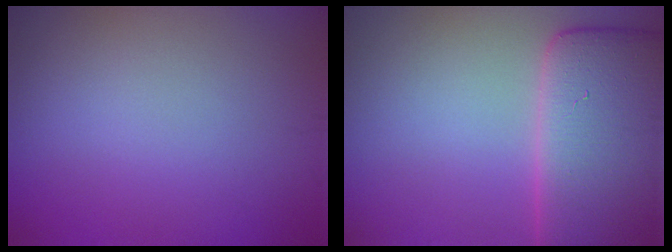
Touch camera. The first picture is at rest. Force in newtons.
{"total": 12.4, "press": 12.3, "slide": 1.2}